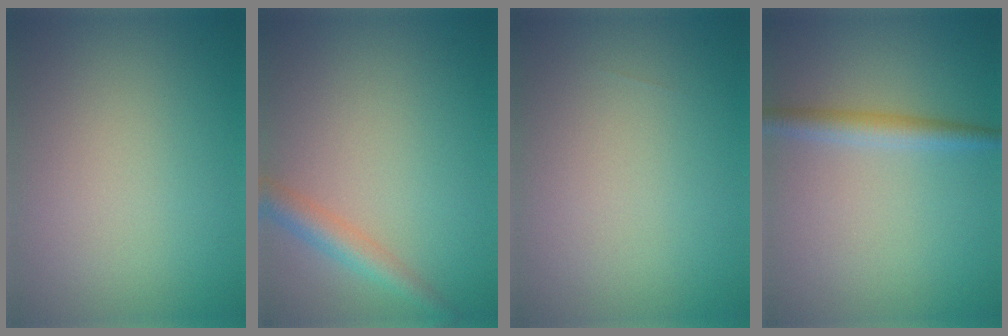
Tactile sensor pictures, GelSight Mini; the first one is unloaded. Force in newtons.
{"total": 2.7, "press": 2.7, "slide": 0.1}
{"total": 0.0}
{"total": 2.4, "press": 2.4, "slide": 0.1}